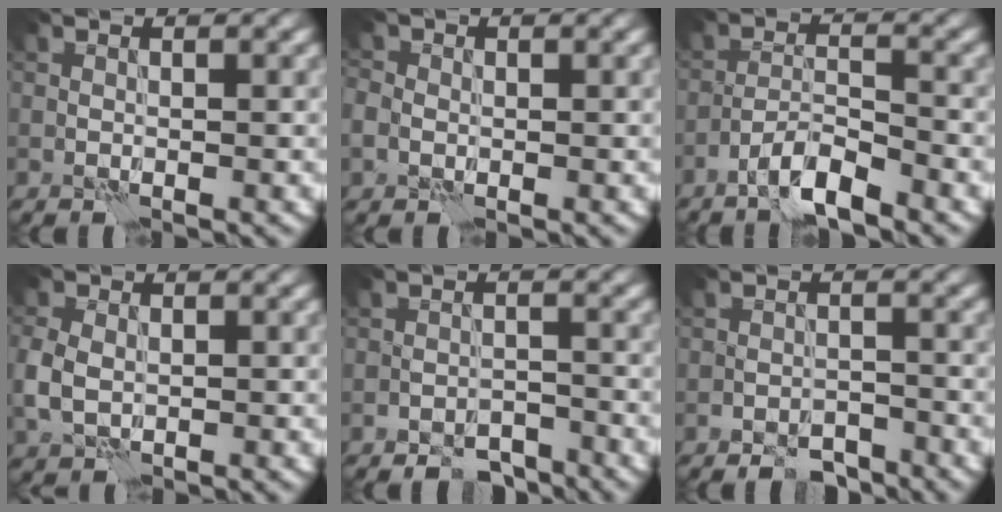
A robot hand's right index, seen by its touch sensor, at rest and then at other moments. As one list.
[{"total": 2.5, "force": [-0.1, 2.2, 1.2], "torque": [-0.014, 0.003, -0.005]}, {"total": 3.4, "force": [-2.5, 0.4, 2.2], "torque": [-0.041, 0.008, -0.056]}, {"total": 3.5, "force": [0.0, 2.7, 2.3], "torque": [-0.060, 0.000, -0.002]}, {"total": 3.1, "force": [-2.7, 1.3, 0.9], "torque": [-0.008, 0.005, -0.045]}, {"total": 2.7, "force": [-2.4, 1.0, 0.8], "torque": [-0.009, 0.006, -0.040]}]